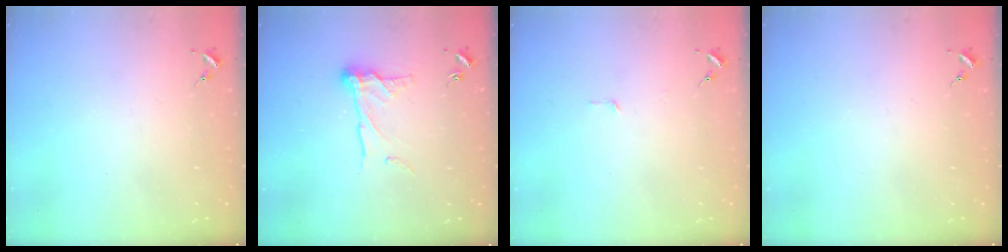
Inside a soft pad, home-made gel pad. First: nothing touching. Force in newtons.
{"total": 11.5, "press": 11.4, "slide": 1.1}
{"total": 2.8, "press": 2.8, "slide": 0.2}
{"total": 0.0}